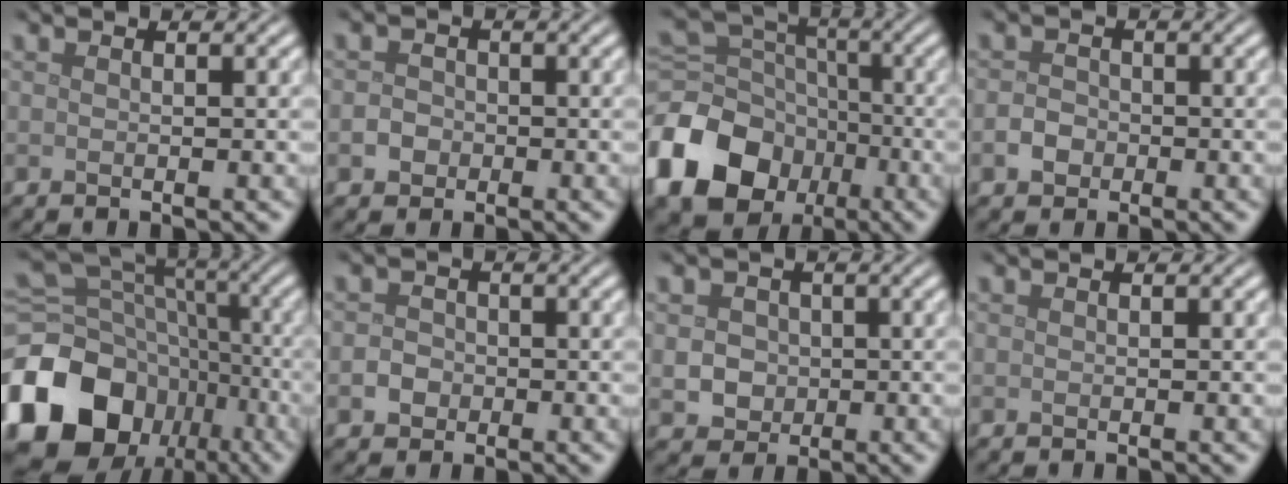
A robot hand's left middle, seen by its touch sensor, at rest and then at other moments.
{"total": 1.6, "force": [-0.4, 1.4, 0.6], "torque": [0.001, 0.000, -0.014]}
{"total": 14.7, "force": [-6.7, 11.3, 6.6], "torque": [-0.182, -0.030, -0.125]}
{"total": 1.7, "force": [-0.6, 1.4, 0.7], "torque": [-0.010, 0.001, -0.016]}
{"total": 17.5, "force": [-7.8, 13.7, 7.6], "torque": [-0.195, -0.018, -0.124]}
{"total": 1.7, "force": [-0.5, 1.5, 0.6], "torque": [0.000, 0.000, -0.015]}
{"total": 3.1, "force": [0.1, 2.8, 1.2], "torque": [-0.016, 0.004, -0.002]}
{"total": 0.0}